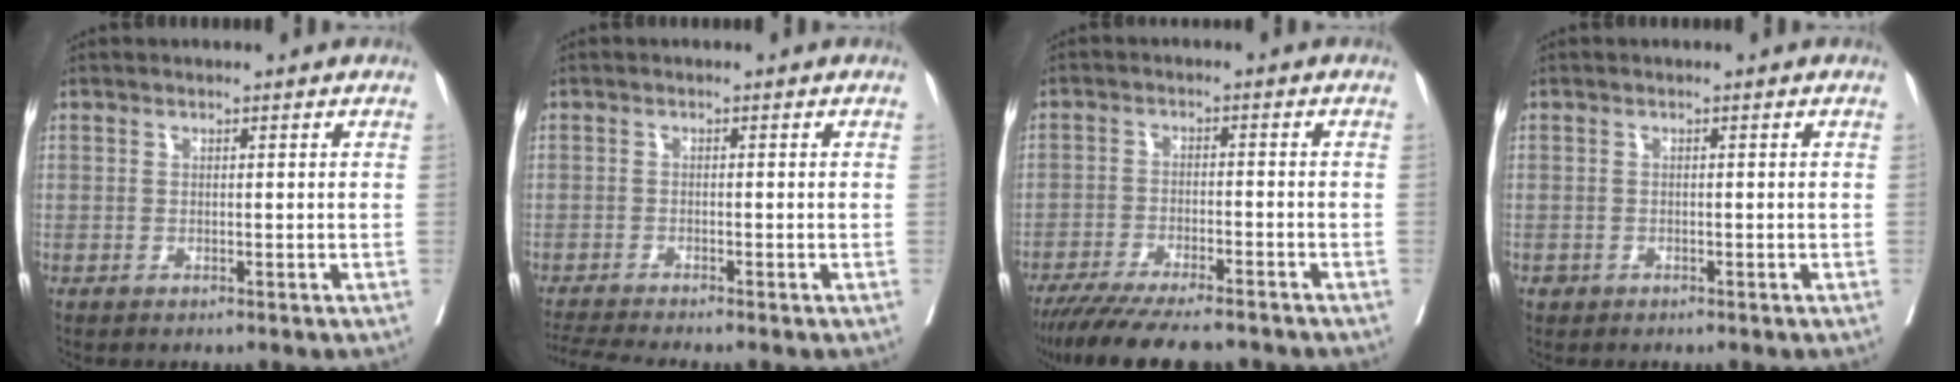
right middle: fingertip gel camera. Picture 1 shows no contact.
{"total": 4.7, "force": [-4.2, -1.2, 1.6], "torque": [-0.027, -0.016, -0.075]}
{"total": 13.1, "force": [-11.2, 2.0, 6.5], "torque": [-0.104, -0.024, -0.173]}
{"total": 0.7, "force": [-0.4, 0.5, 0.1], "torque": [-0.006, 0.002, -0.007]}